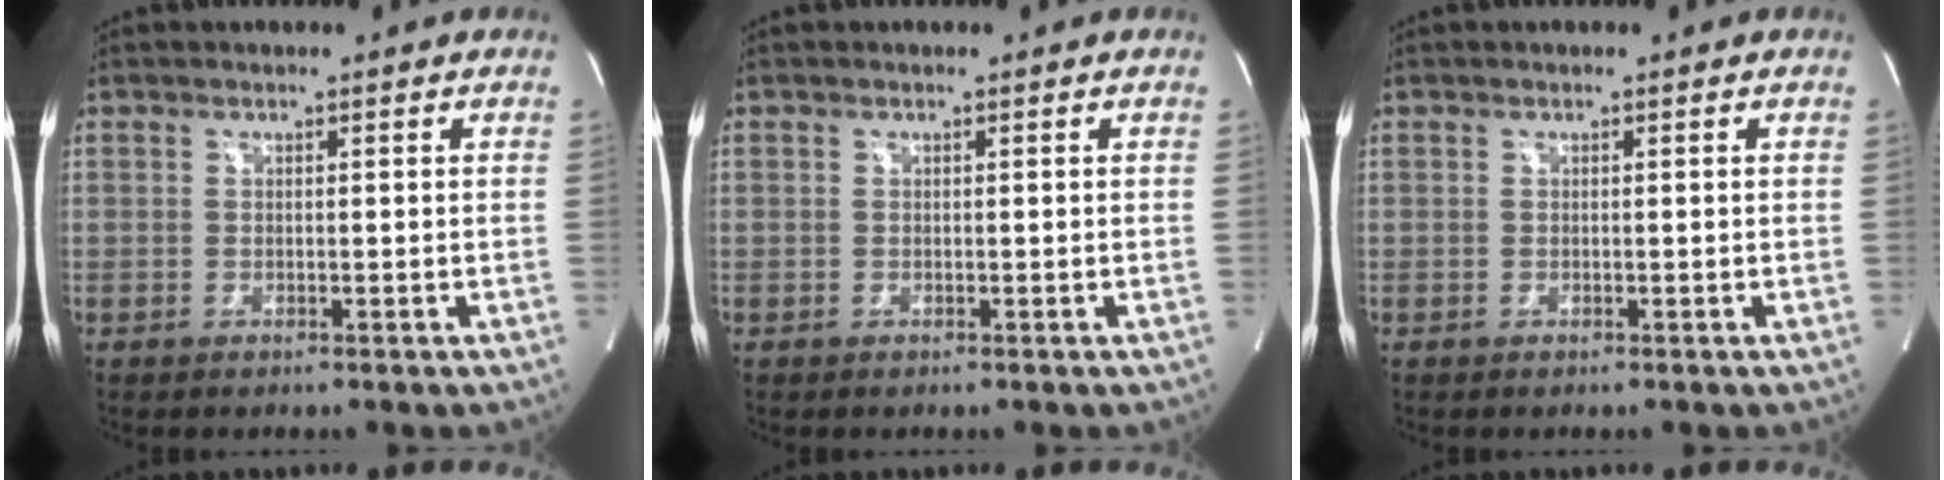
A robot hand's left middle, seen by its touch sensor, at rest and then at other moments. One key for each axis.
{"total": 0.0}
{"total": 0.0}